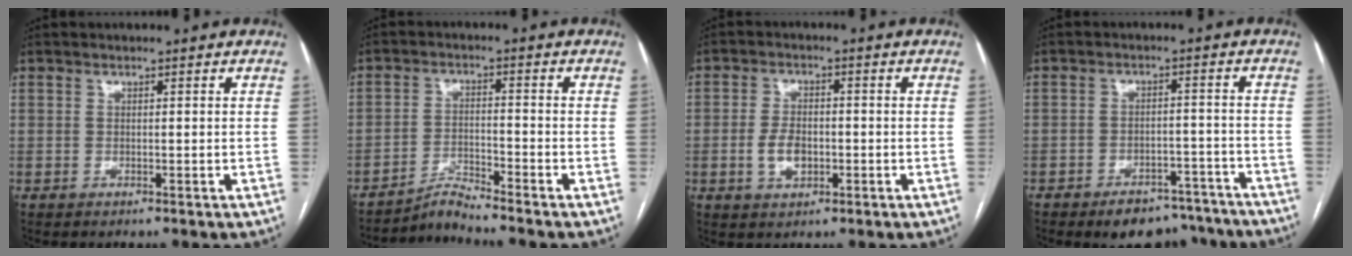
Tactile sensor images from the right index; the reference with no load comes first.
{"total": 4.2, "force": [-4.0, -1.4, 0.0], "torque": [-0.007, -0.018, -0.072]}
{"total": 4.9, "force": [-1.2, 2.8, 3.8], "torque": [-0.076, 0.005, -0.017]}
{"total": 11.0, "force": [-9.3, 4.8, 3.4], "torque": [-0.021, 0.019, -0.118]}